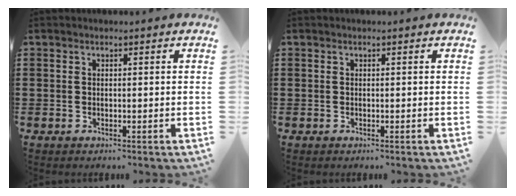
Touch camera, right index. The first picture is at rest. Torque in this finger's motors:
{"motor_torque": [-0.83, 1.31, 0.00, 0.00]}